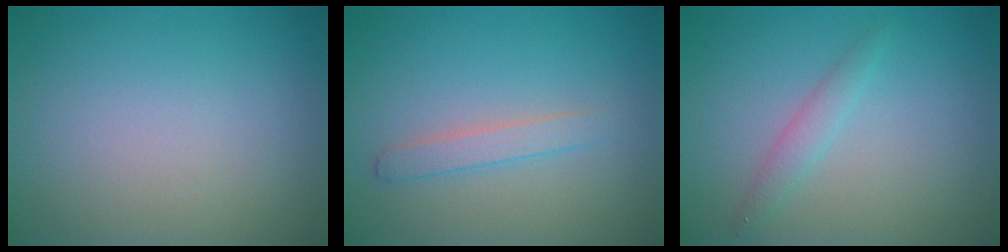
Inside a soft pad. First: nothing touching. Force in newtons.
{"total": 1.8, "press": 1.8, "slide": 0.1}
{"total": 1.5, "press": 1.5, "slide": 0.0}